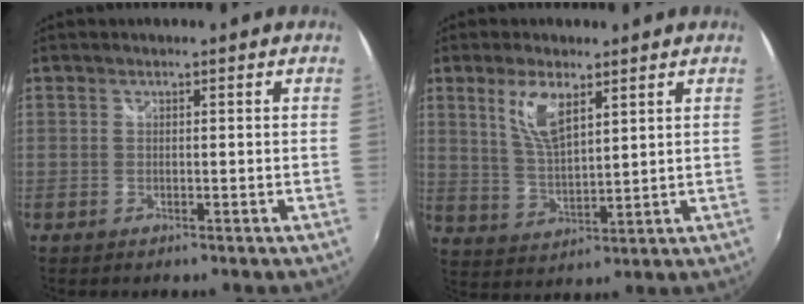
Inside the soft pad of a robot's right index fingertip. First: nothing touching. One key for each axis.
{"total": 7.8, "fx": 4.1, "fy": 2.8, "fz": 6.1, "tx": -0.116, "ty": -0.002, "tz": 0.086}